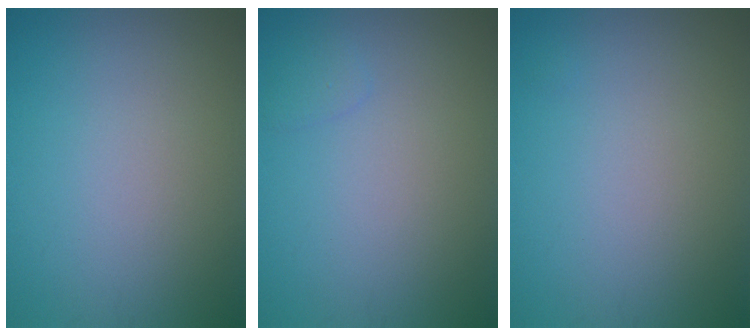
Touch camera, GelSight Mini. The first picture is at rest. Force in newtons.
{"total": 0.8, "press": 0.8, "slide": 0.0}
{"total": 0.0}